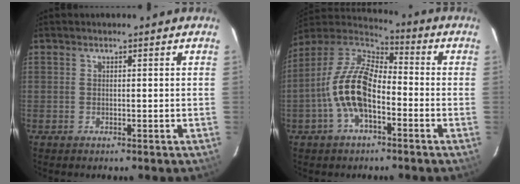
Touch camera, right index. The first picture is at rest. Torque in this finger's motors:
{"motor_torque": [1.69, -0.45, 1.05, 0.21]}